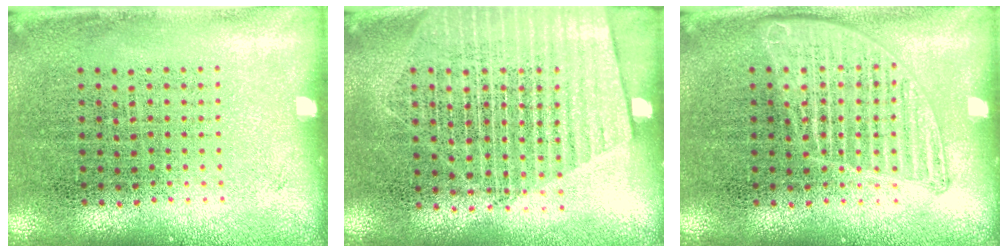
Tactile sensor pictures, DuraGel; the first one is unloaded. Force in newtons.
{"total": 1.7, "press": 1.5, "slide": 0.8}
{"total": 2.1, "press": 2.1, "slide": 0.3}